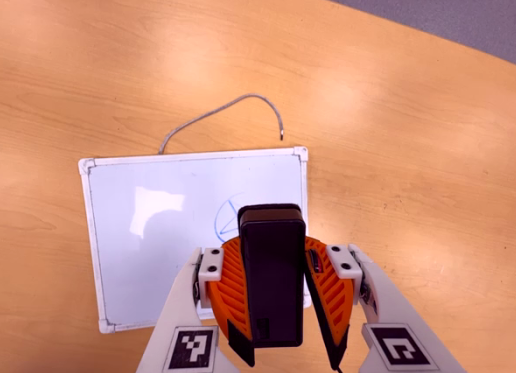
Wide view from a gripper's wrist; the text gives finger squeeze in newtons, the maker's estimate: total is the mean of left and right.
{"total": 11.1, "left": 10.3, "right": 11.8}